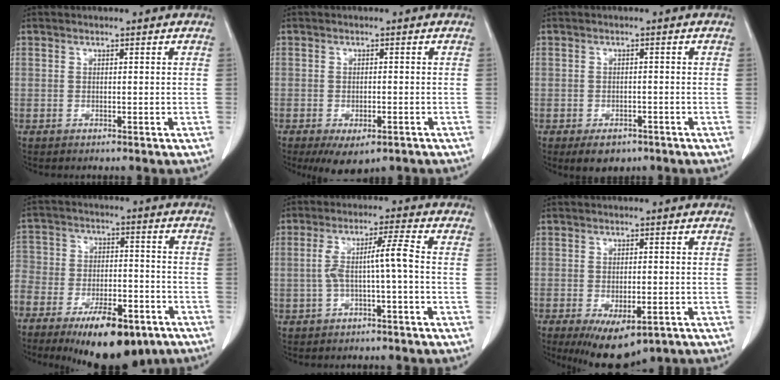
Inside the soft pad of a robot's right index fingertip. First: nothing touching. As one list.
[{"total": 5.7, "force": [-3.5, 2.5, 3.7], "torque": [-0.055, -0.009, -0.047]}, {"total": 4.1, "force": [-2.7, 2.6, 1.8], "torque": [-0.021, 0.000, -0.031]}, {"total": 19.0, "force": [-13.4, 8.0, 10.9], "torque": [-0.210, 0.005, -0.225]}, {"total": 5.6, "force": [-1.1, -0.4, 5.4], "torque": [-0.107, 0.026, -0.016]}, {"total": 9.5, "force": [-5.5, 3.9, 6.6], "torque": [-0.107, -0.017, -0.075]}]